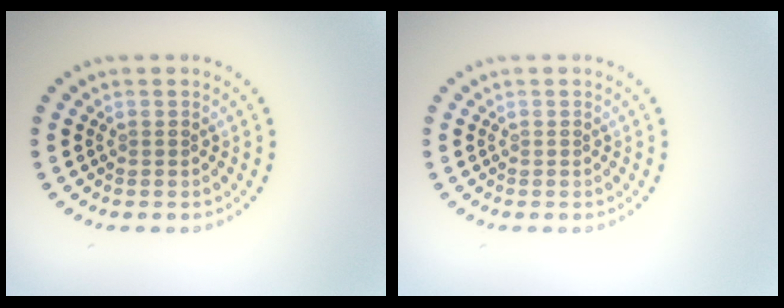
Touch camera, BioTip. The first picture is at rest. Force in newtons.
{"total": 0.0}